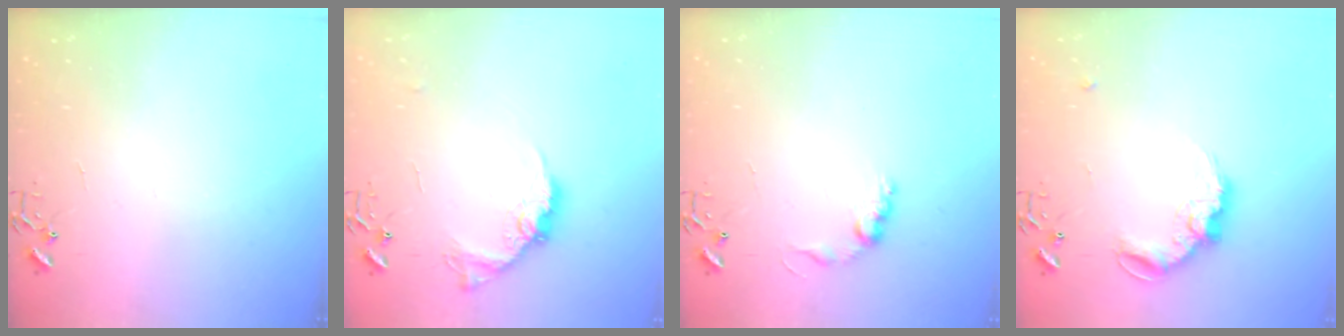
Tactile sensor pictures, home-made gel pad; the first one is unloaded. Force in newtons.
{"total": 12.6, "press": 12.6, "slide": 0.5}
{"total": 8.6, "press": 8.6, "slide": 0.4}
{"total": 12.7, "press": 12.7, "slide": 0.5}